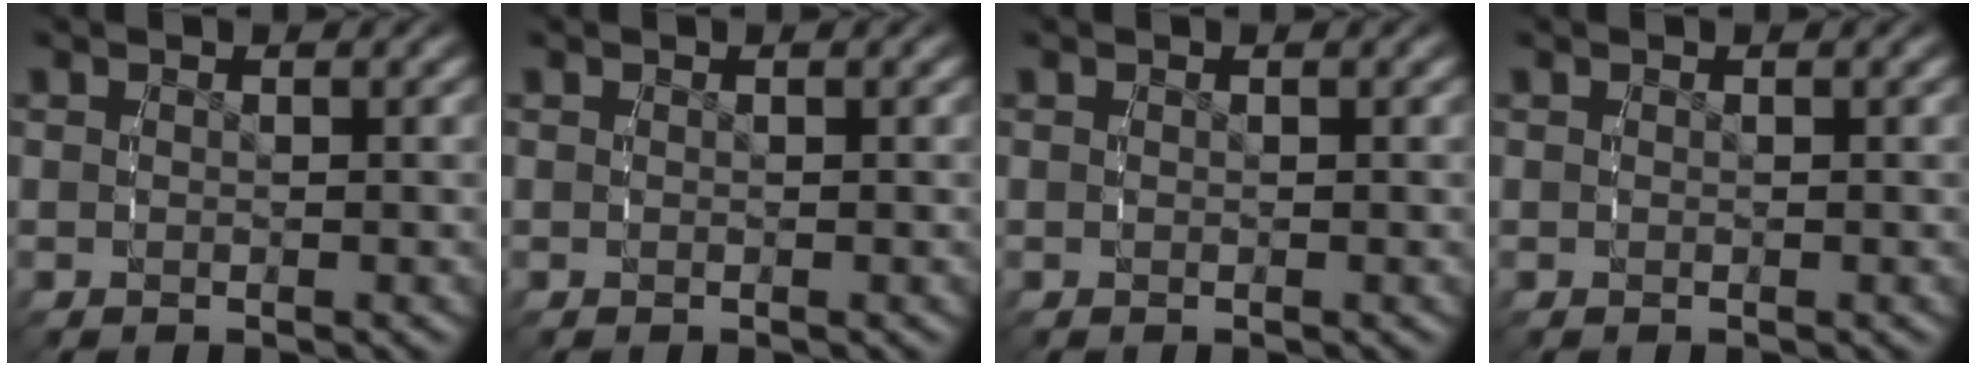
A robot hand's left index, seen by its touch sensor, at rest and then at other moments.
{"total": 0.0}
{"total": 0.0}
{"total": 0.0}